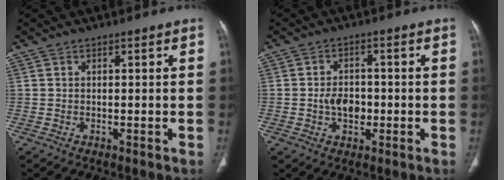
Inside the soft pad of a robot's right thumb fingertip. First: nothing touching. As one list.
[{"total": 5.2, "force": [-0.9, 3.6, 3.5], "torque": [-0.044, 0.007, -0.017]}]